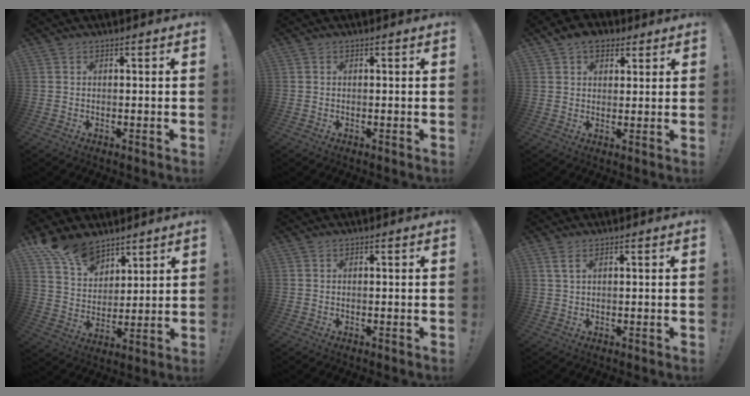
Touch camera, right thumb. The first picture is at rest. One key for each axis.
{"total": 0.0}
{"total": 7.0, "fx": 4.1, "fy": 4.8, "fz": 3.1, "tx": -0.045, "ty": -0.010, "tz": 0.076}
{"total": 13.3, "fx": 9.7, "fy": 7.9, "fz": 4.3, "tx": -0.085, "ty": -0.059, "tz": 0.189}
{"total": 0.0}
{"total": 2.7, "fx": 1.4, "fy": 1.0, "fz": 2.1, "tx": -0.044, "ty": 0.002, "tz": 0.026}